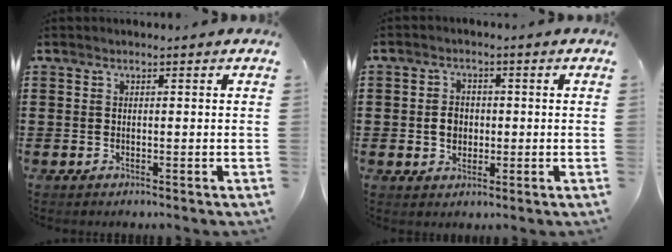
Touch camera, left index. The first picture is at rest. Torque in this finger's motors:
{"motor_torque": [0.69, 0.64, 0.28, 0.04]}